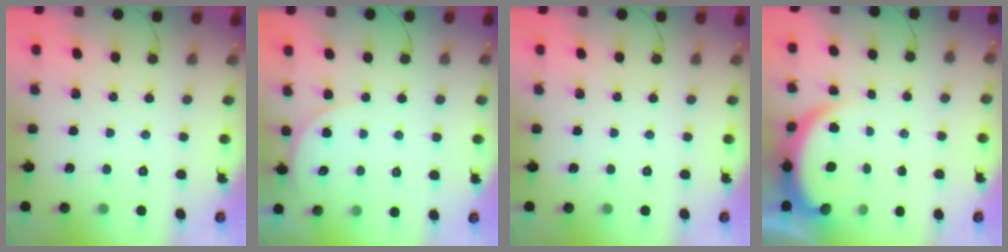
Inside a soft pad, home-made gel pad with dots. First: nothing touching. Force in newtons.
{"total": 5.1, "press": 5.1, "slide": 0.4}
{"total": 0.0}
{"total": 5.1, "press": 5.0, "slide": 0.4}